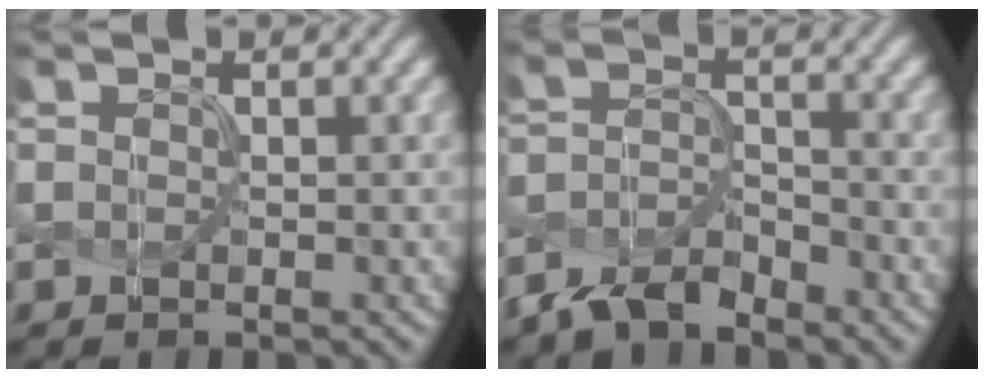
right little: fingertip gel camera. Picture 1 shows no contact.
{"total": 4.1, "force": [-3.6, 1.4, 1.3], "torque": [-0.030, 0.000, -0.072]}